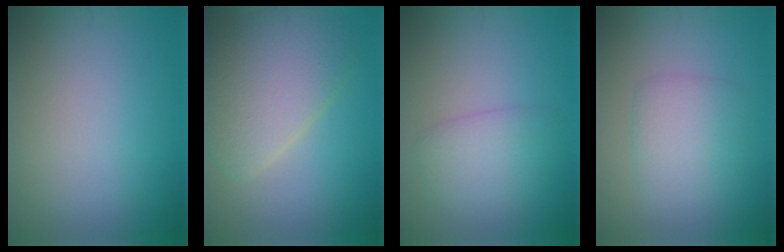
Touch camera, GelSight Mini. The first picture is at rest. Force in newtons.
{"total": 5.8, "press": 5.8, "slide": 0.3}
{"total": 2.9, "press": 2.9, "slide": 0.2}
{"total": 3.0, "press": 3.0, "slide": 0.0}